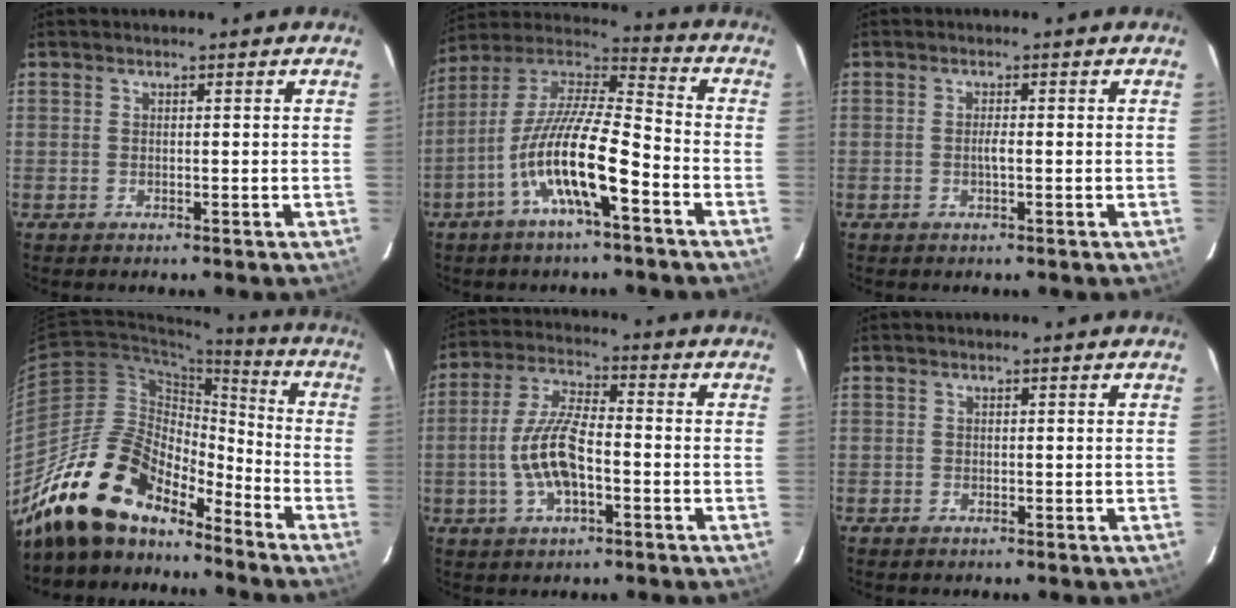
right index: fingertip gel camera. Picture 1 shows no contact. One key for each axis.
{"total": 16.0, "fx": -7.2, "fy": 3.1, "fz": 14.0, "tx": -0.260, "ty": -0.011, "tz": -0.142}
{"total": 1.4, "fx": -0.3, "fy": 0.1, "fz": 1.3, "tx": -0.024, "ty": 0.001, "tz": -0.008}
{"total": 18.9, "fx": -15.5, "fy": 6.9, "fz": 8.4, "tx": -0.157, "ty": 0.006, "tz": -0.281}
{"total": 10.6, "fx": -2.9, "fy": 3.8, "fz": 9.5, "tx": -0.196, "ty": 0.005, "tz": -0.052}
{"total": 0.6, "fx": -0.4, "fy": 0.3, "fz": 0.1, "tx": -0.001, "ty": 0.001, "tz": -0.008}